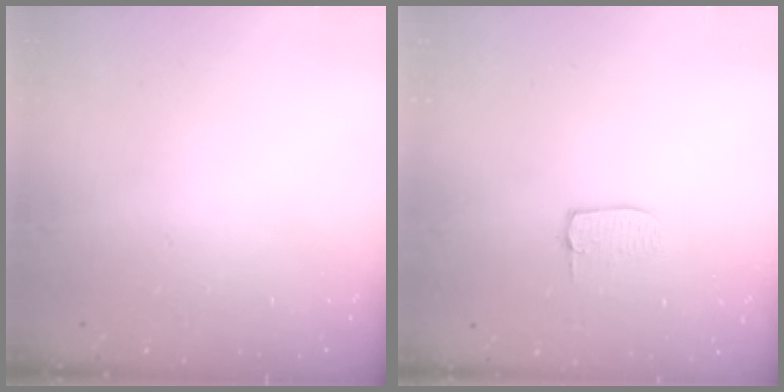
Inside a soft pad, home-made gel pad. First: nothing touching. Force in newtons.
{"total": 4.9, "press": 4.8, "slide": 0.4}